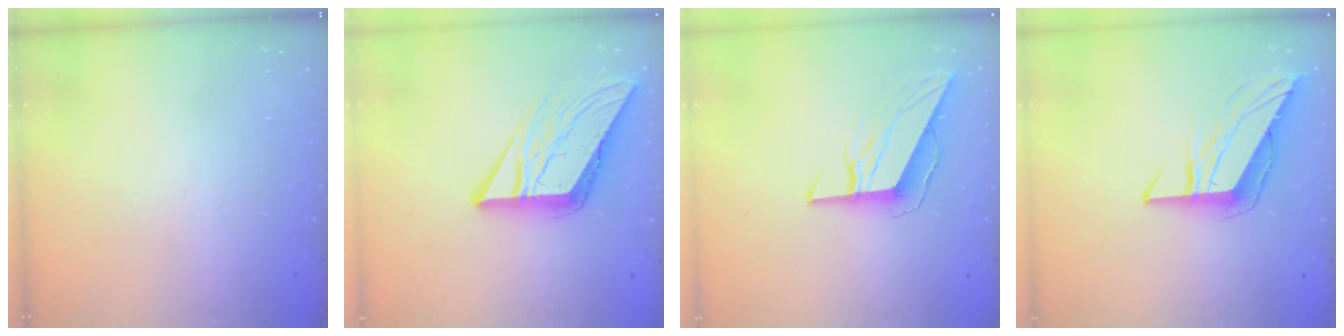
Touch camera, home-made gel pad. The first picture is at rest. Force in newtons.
{"total": 11.5, "press": 11.4, "slide": 1.1}
{"total": 8.2, "press": 8.2, "slide": 0.3}
{"total": 9.3, "press": 9.3, "slide": 0.5}